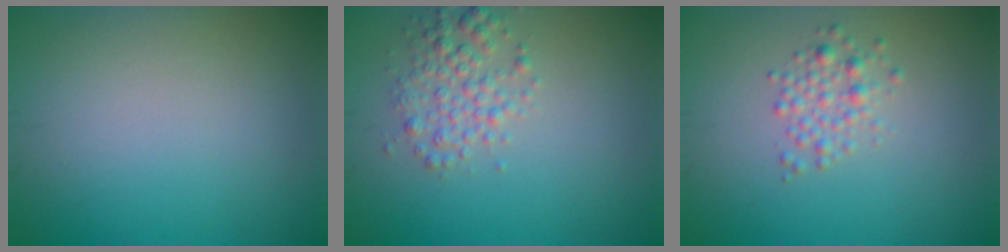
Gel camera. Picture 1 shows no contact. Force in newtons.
{"total": 2.7, "press": 2.7, "slide": 0.0}
{"total": 1.9, "press": 1.9, "slide": 0.1}